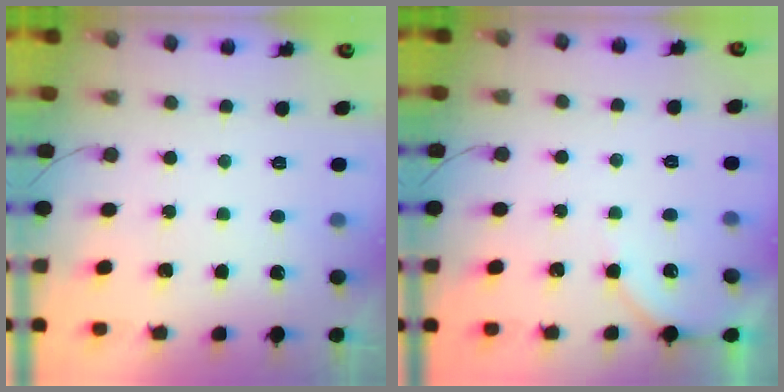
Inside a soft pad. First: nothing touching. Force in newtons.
{"total": 3.7, "press": 3.7, "slide": 0.5}